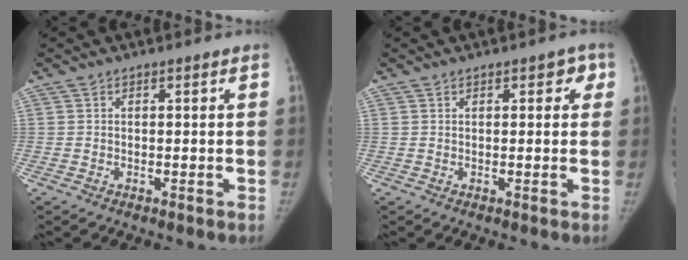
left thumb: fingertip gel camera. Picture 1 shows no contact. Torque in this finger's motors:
{"motor_torque": [-0.01, -0.03, 0.33, -0.37, -0.01]}